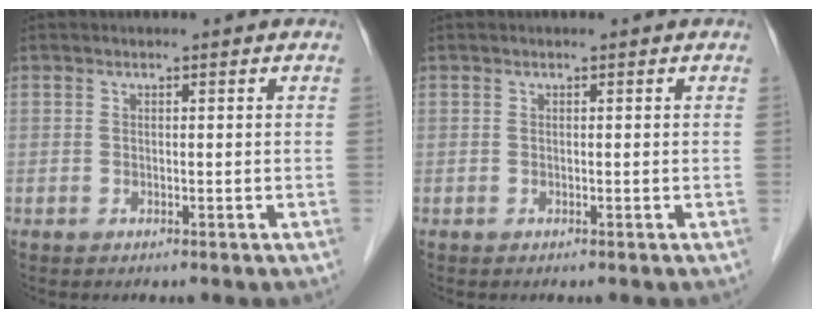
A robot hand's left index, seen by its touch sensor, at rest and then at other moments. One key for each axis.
{"total": 0.0}